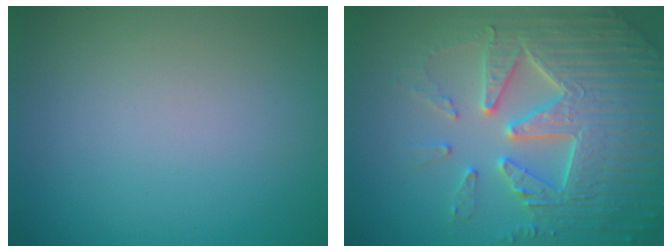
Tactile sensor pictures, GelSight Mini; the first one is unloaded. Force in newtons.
{"total": 7.7, "press": 7.5, "slide": 1.5}